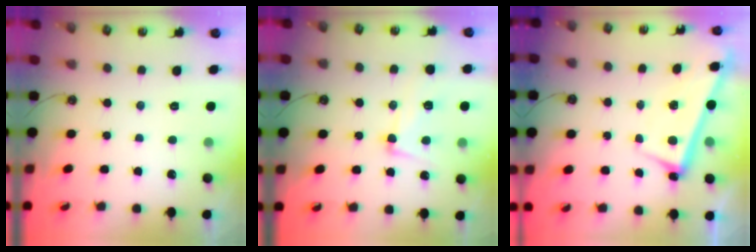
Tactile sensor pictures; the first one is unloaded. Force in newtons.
{"total": 7.4, "press": 7.3, "slide": 1.4}
{"total": 2.5, "press": 2.5, "slide": 0.7}